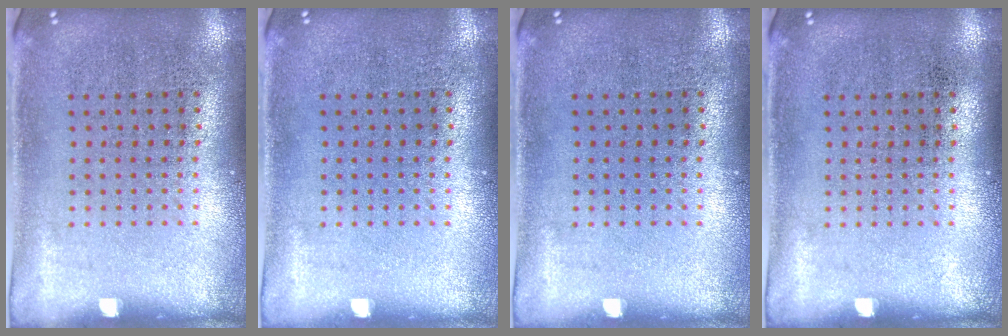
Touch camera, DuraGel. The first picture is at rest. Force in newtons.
{"total": 0.0}
{"total": 0.0}
{"total": 0.0}